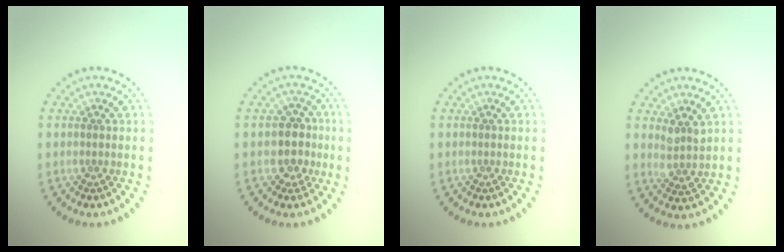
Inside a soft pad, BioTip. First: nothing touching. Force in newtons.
{"total": 2.7, "press": 2.3, "slide": 1.5}
{"total": 0.0}
{"total": 1.8, "press": 1.5, "slide": 1.1}